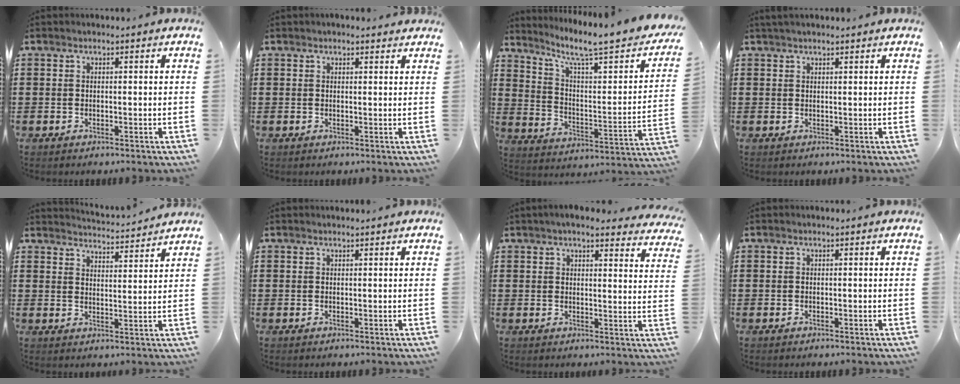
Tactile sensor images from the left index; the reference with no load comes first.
{"total": 1.2, "force": [1.1, 0.4, 0.1], "torque": [-0.004, 0.001, 0.023]}
{"total": 7.1, "force": [5.6, 0.5, 4.3], "torque": [-0.095, -0.053, 0.083]}
{"total": 1.0, "force": [0.8, 0.2, 0.5], "torque": [-0.010, 0.000, 0.016]}
{"total": 3.5, "force": [3.4, -0.9, 0.0], "torque": [-0.015, -0.028, 0.059]}
{"total": 0.5, "force": [0.5, 0.0, 0.3], "torque": [-0.006, -0.001, 0.010]}
{"total": 4.4, "force": [4.0, 0.2, 1.7], "torque": [-0.047, -0.012, 0.073]}
{"total": 0.0}